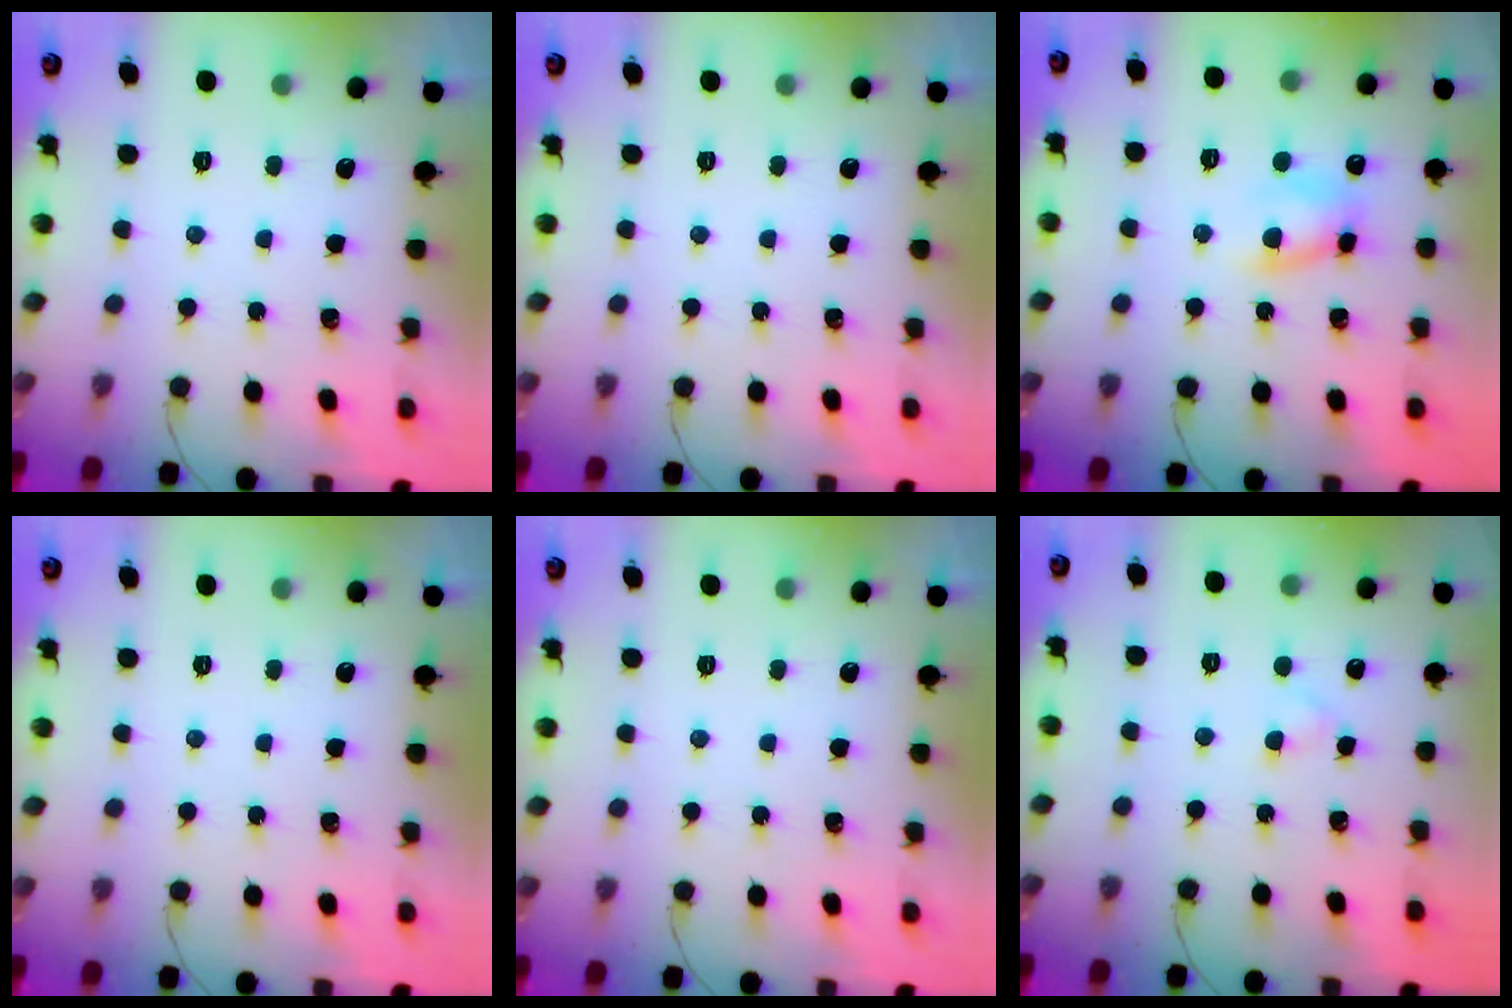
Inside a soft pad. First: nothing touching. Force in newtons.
{"total": 0.0}
{"total": 6.7, "press": 6.6, "slide": 1.2}
{"total": 0.0}
{"total": 0.0}
{"total": 1.8, "press": 1.6, "slide": 0.9}